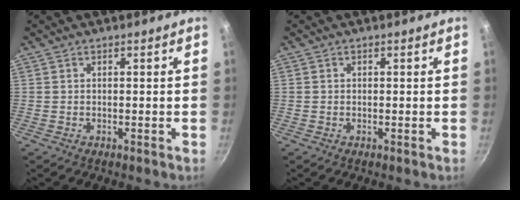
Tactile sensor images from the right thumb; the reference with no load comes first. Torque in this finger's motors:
{"motor_torque": [-0.07, -0.19, -0.40, -0.17, 0.04]}